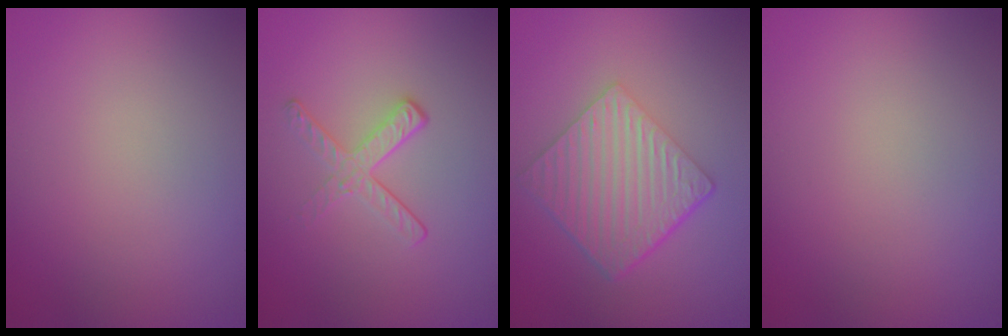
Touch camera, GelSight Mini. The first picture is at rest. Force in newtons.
{"total": 2.1, "press": 1.4, "slide": 1.6}
{"total": 6.3, "press": 4.3, "slide": 4.6}
{"total": 0.0}